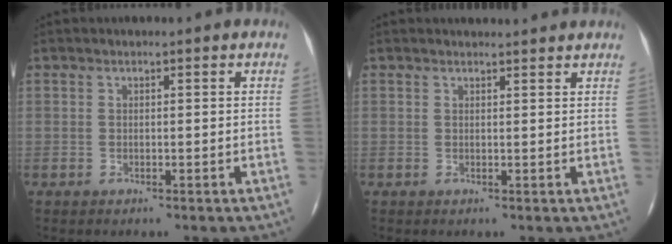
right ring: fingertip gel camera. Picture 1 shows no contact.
{"total": 4.8, "force": [4.6, 0.6, 1.3], "torque": [-0.021, 0.014, 0.053]}